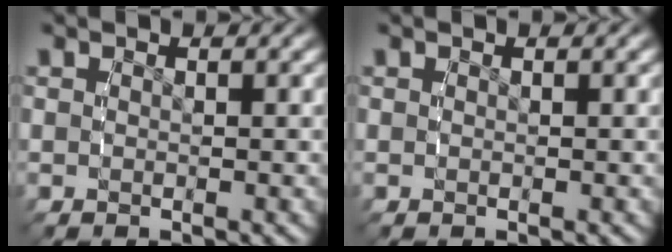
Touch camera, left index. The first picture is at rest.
{"total": 0.0}